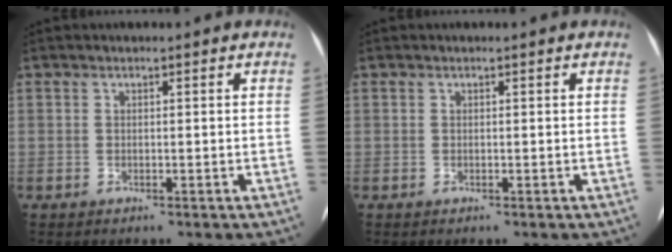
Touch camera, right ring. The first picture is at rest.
{"total": 0.0}